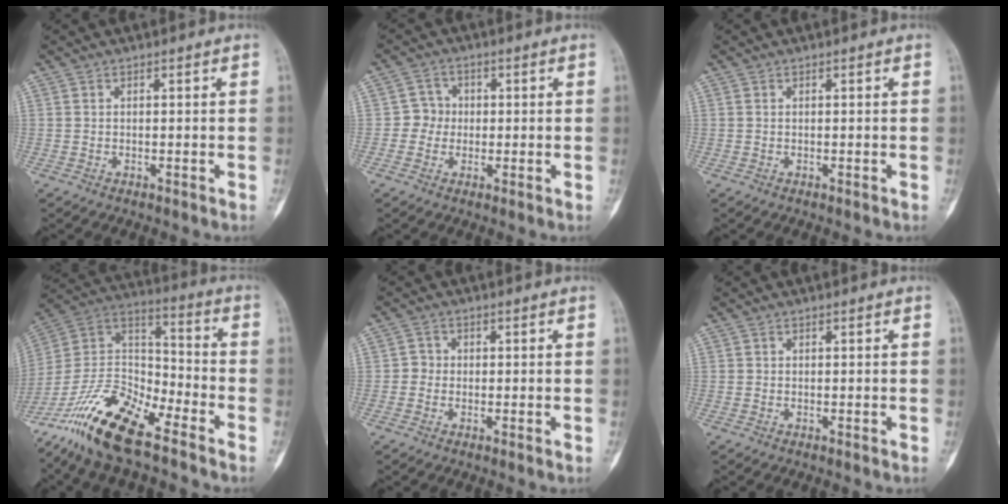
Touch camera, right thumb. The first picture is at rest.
{"total": 3.8, "force": [-0.2, 3.7, 0.8], "torque": [0.017, 0.011, -0.011]}
{"total": 0.0}
{"total": 19.6, "force": [-13.5, 6.5, 12.6], "torque": [-0.239, 0.072, -0.253]}
{"total": 1.9, "force": [-0.2, 1.8, 0.5], "torque": [0.007, 0.008, -0.010]}
{"total": 0.0}